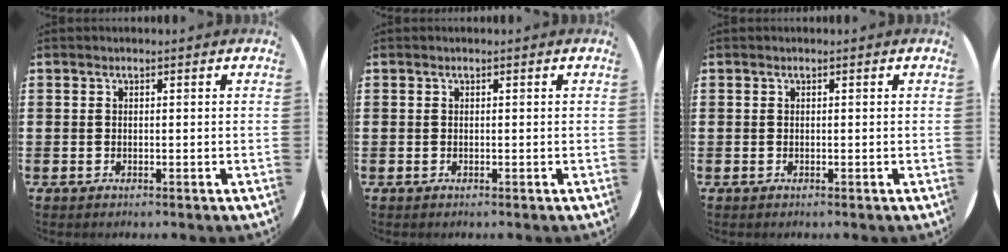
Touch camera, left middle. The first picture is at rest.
{"total": 0.0}
{"total": 0.0}